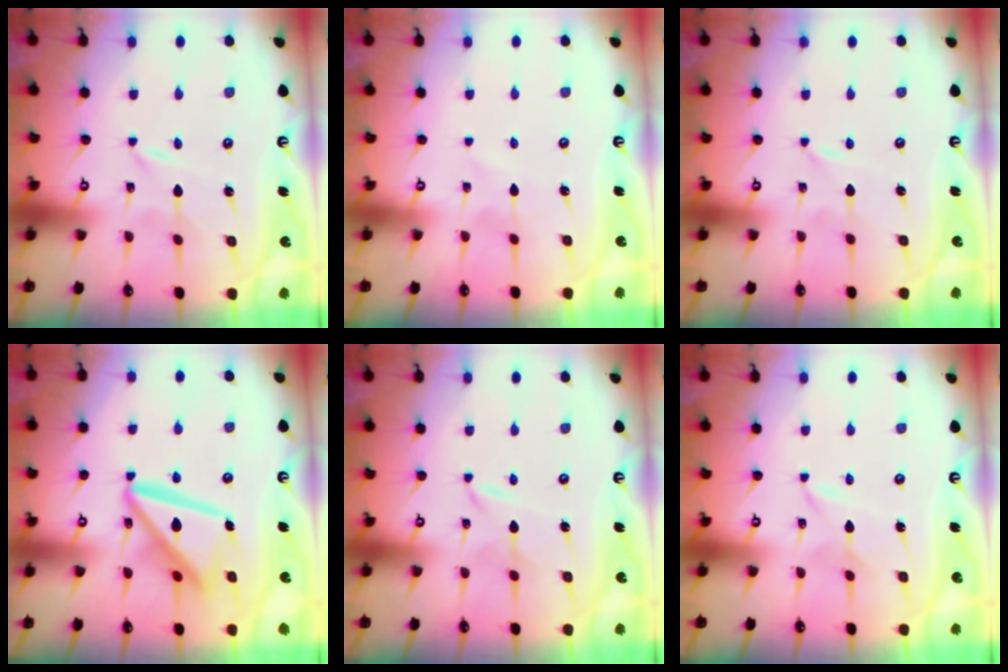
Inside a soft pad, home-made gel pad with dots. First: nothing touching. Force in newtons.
{"total": 1.8, "press": 1.7, "slide": 0.2}
{"total": 0.0}
{"total": 15.8, "press": 15.7, "slide": 1.6}
{"total": 2.0, "press": 2.0, "slide": 0.3}
{"total": 1.5, "press": 1.5, "slide": 0.3}